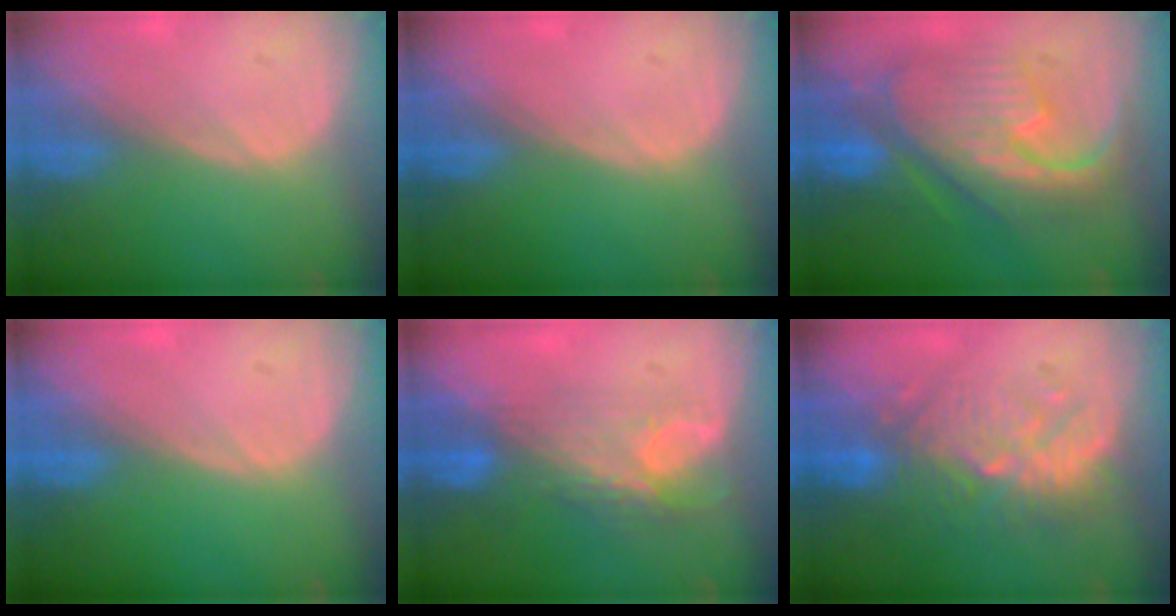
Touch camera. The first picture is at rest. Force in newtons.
{"total": 0.0}
{"total": 11.8, "press": 11.7, "slide": 1.2}
{"total": 0.0}
{"total": 7.8, "press": 6.8, "slide": 3.8}
{"total": 9.0, "press": 8.9, "slide": 1.6}